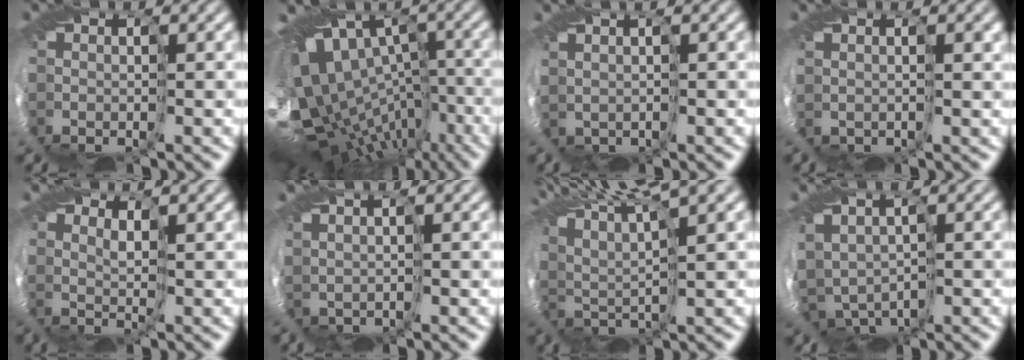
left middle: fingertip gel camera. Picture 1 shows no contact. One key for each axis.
{"total": 13.0, "fx": -2.7, "fy": 9.3, "fz": 8.7, "tx": -0.183, "ty": 0.010, "tz": 0.005}
{"total": 1.0, "fx": 1.0, "fy": -0.1, "fz": -0.1, "tx": -0.008, "ty": 0.016, "tz": 0.030}
{"total": 0.7, "fx": 0.7, "fy": 0.1, "fz": 0.3, "tx": -0.001, "ty": 0.011, "tz": 0.018}
{"total": 1.7, "fx": 0.9, "fy": -1.3, "fz": -0.8, "tx": 0.002, "ty": 0.002, "tz": 0.014}
{"total": 1.4, "fx": 1.4, "fy": -0.2, "fz": 0.1, "tx": -0.013, "ty": 0.018, "tz": 0.032}
{"total": 9.4, "fx": 8.0, "fy": 0.6, "fz": 4.9, "tx": -0.114, "ty": 0.028, "tz": 0.125}
{"total": 5.2, "fx": -0.6, "fy": 4.2, "fz": 3.0, "tx": -0.067, "ty": -0.014, "tz": 0.006}